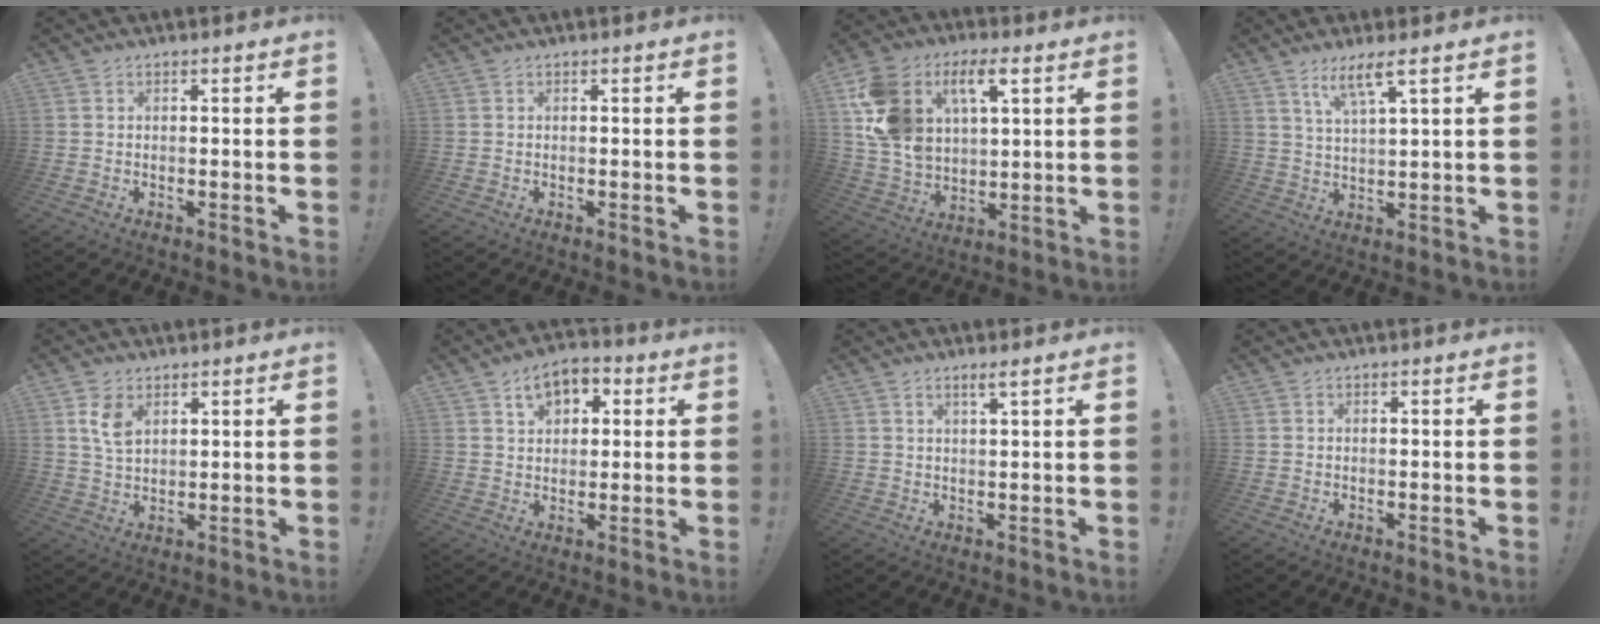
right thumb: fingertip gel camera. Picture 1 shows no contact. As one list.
[{"total": 0.0}, {"total": 17.8, "force": [7.4, 11.6, 11.4], "torque": [-0.228, -0.029, 0.132]}, {"total": 7.1, "force": [4.7, 0.7, 5.2], "torque": [-0.093, -0.022, 0.078]}, {"total": 6.4, "force": [3.1, 3.8, 4.1], "torque": [-0.064, -0.011, 0.056]}, {"total": 8.0, "force": [3.5, 5.7, 4.5], "torque": [-0.062, -0.004, 0.065]}, {"total": 2.6, "force": [1.6, 0.2, 2.0], "torque": [-0.041, -0.004, 0.028]}, {"total": 0.0}]